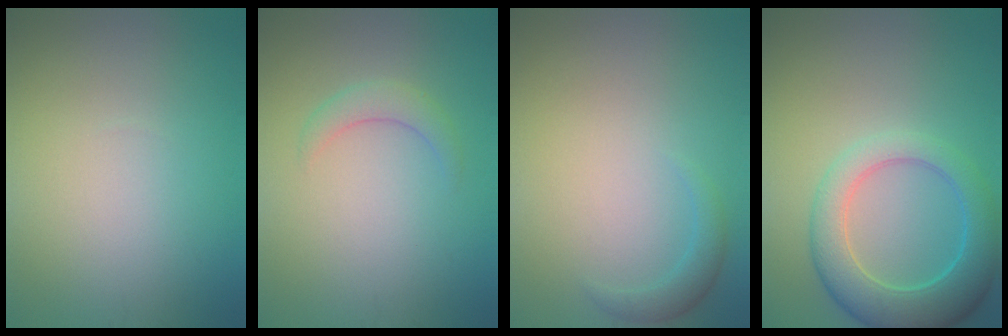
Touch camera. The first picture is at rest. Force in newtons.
{"total": 1.9, "press": 1.9, "slide": 0.2}
{"total": 1.6, "press": 1.6, "slide": 0.1}
{"total": 6.3, "press": 6.3, "slide": 0.3}